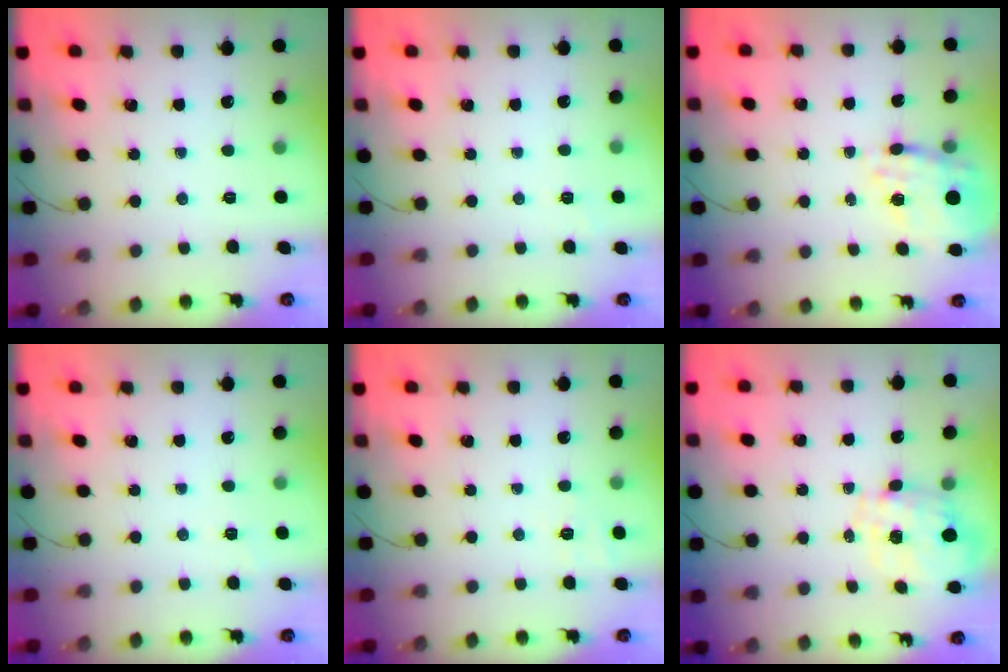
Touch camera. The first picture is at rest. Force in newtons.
{"total": 1.3, "press": 0.2, "slide": 1.3}
{"total": 15.8, "press": 15.5, "slide": 3.2}
{"total": 1.3, "press": 0.2, "slide": 1.3}
{"total": 8.2, "press": 8.0, "slide": 2.0}
{"total": 1.3, "press": 1.2, "slide": 0.5}